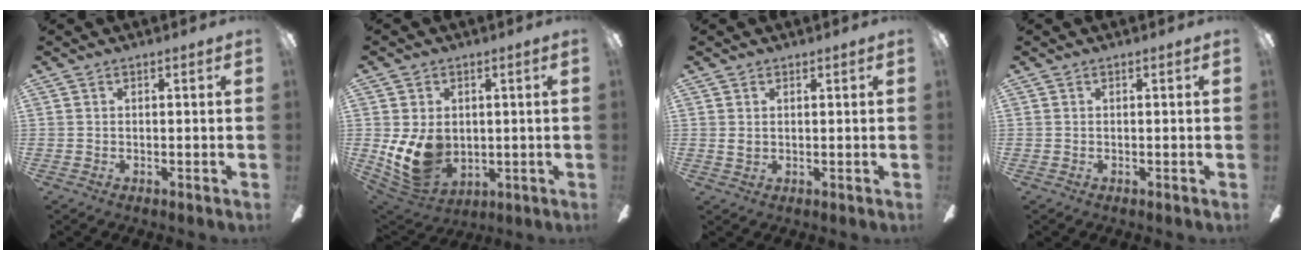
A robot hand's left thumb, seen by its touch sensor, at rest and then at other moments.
{"total": 12.3, "force": [-0.5, 9.5, 7.9], "torque": [-0.161, -0.012, -0.006]}
{"total": 1.5, "force": [0.6, 1.2, 0.8], "torque": [-0.017, 0.003, 0.011]}
{"total": 0.0}